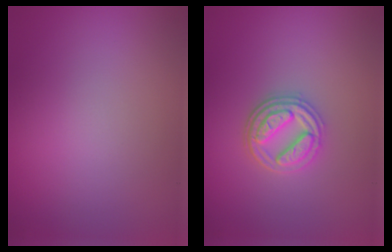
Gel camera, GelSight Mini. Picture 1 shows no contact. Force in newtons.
{"total": 3.6, "press": 3.2, "slide": 1.7}